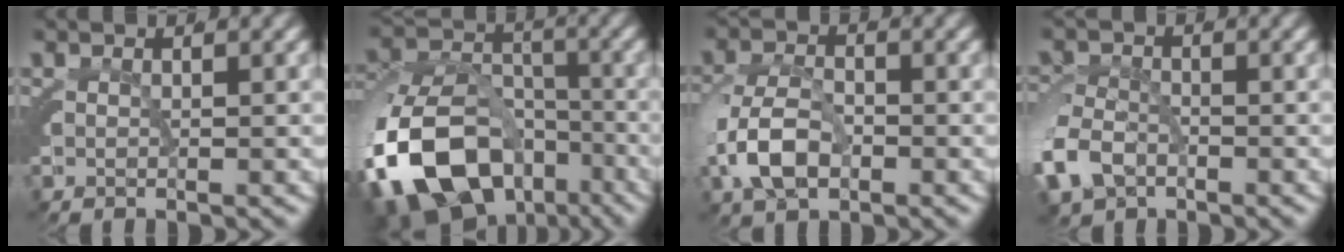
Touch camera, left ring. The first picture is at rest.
{"total": 15.1, "force": [-7.0, 10.7, 8.0], "torque": [-0.178, -0.081, -0.087]}
{"total": 4.6, "force": [-1.2, 2.9, 3.4], "torque": [-0.080, -0.012, -0.013]}
{"total": 3.8, "force": [-1.8, 2.8, 1.9], "torque": [-0.060, -0.020, -0.022]}